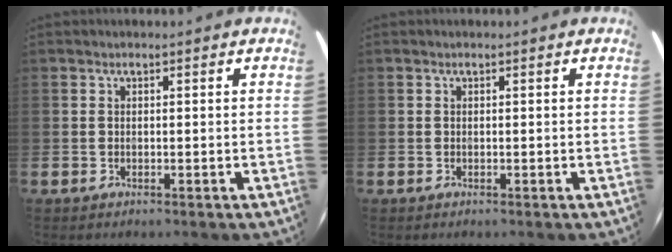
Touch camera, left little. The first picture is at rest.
{"total": 0.0}